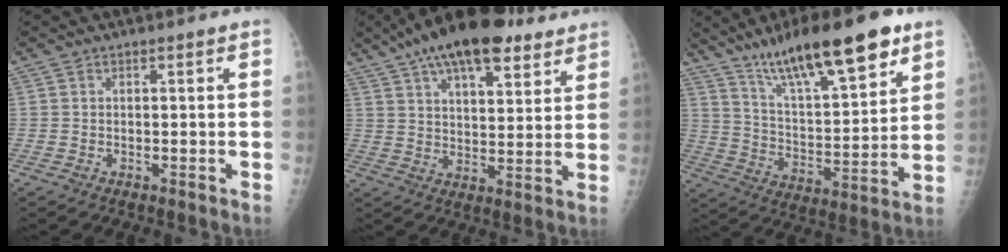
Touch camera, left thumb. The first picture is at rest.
{"total": 20.3, "force": [13.4, 8.1, 12.9], "torque": [-0.188, -0.018, 0.209]}
{"total": 21.5, "force": [13.9, 5.5, 15.5], "torque": [-0.229, -0.051, 0.235]}